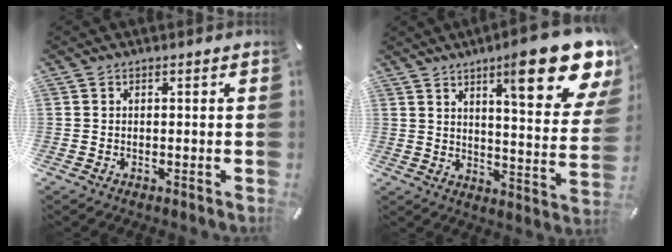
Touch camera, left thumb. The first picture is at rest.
{"total": 19.7, "force": [12.3, 4.9, 14.6], "torque": [-0.205, -0.083, 0.191]}